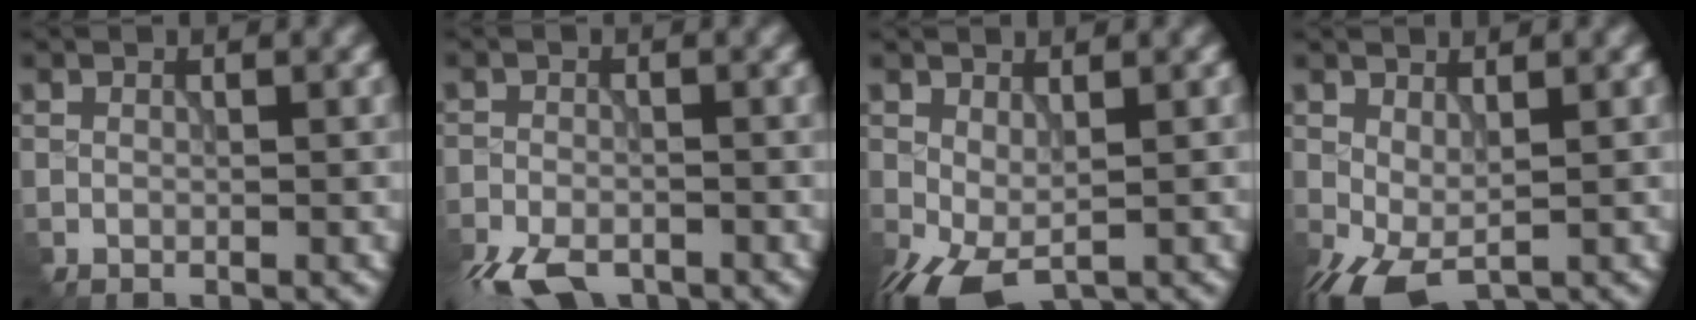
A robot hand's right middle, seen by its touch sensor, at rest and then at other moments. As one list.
[{"total": 5.7, "force": [-4.2, 2.2, 3.0], "torque": [-0.059, -0.021, -0.084]}, {"total": 4.1, "force": [-1.7, 2.0, 3.2], "torque": [-0.080, -0.003, -0.031]}, {"total": 3.7, "force": [-1.4, 1.7, 3.0], "torque": [-0.074, -0.001, -0.028]}]